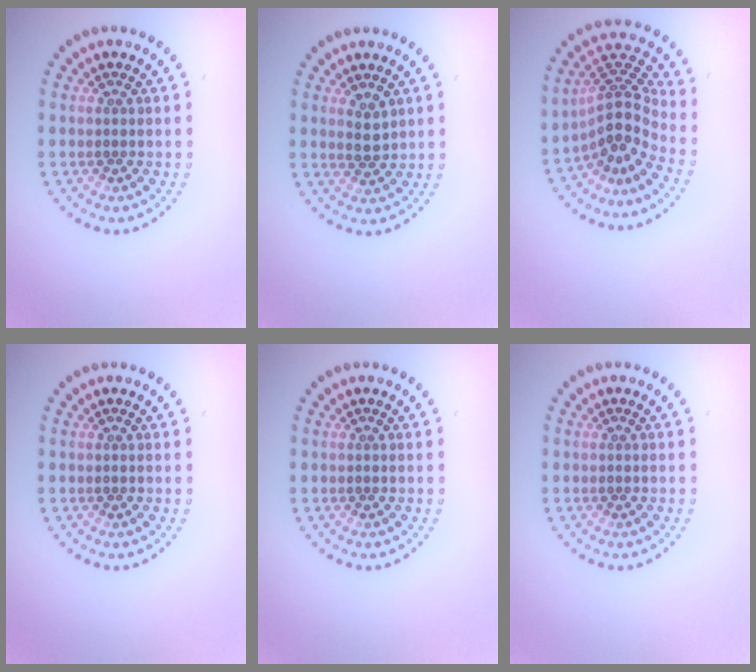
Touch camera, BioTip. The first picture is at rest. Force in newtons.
{"total": 1.8, "press": 1.7, "slide": 0.5}
{"total": 4.2, "press": 2.8, "slide": 3.1}
{"total": 0.0}
{"total": 0.0}
{"total": 0.0}